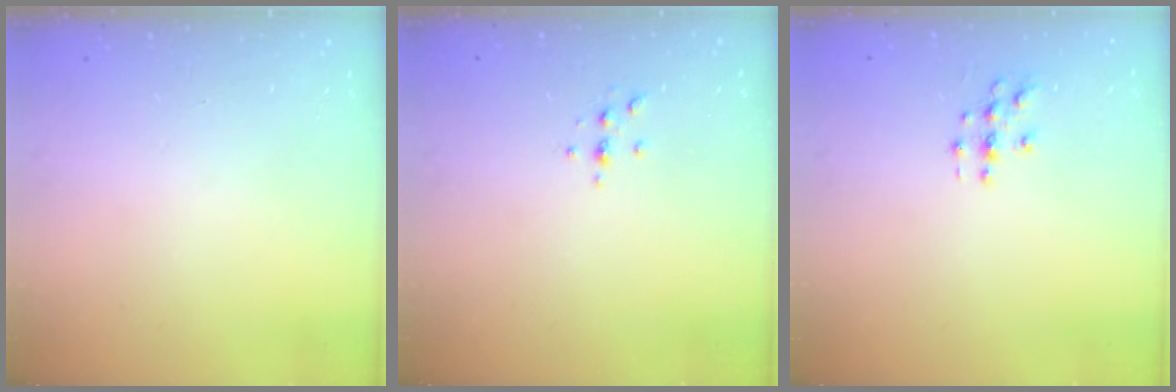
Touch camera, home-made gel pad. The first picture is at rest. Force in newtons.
{"total": 2.4, "press": 2.4, "slide": 0.3}
{"total": 3.0, "press": 3.0, "slide": 0.3}